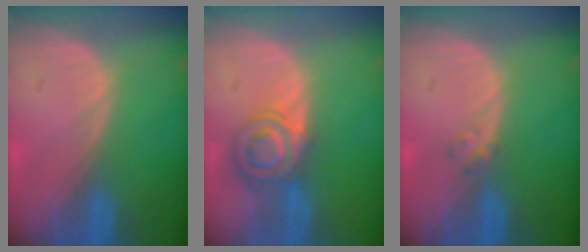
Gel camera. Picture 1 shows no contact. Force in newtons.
{"total": 7.2, "press": 6.0, "slide": 3.9}
{"total": 1.2, "press": 1.2, "slide": 0.2}